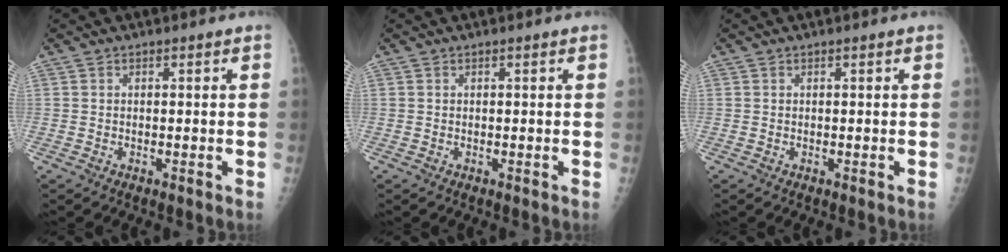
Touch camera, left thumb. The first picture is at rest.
{"total": 0.0}
{"total": 0.0}